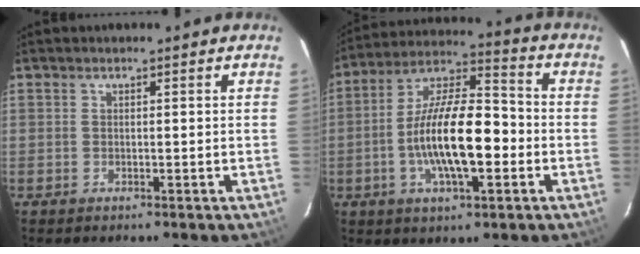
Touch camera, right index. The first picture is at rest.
{"total": 16.1, "force": [-3.5, 5.5, 14.7], "torque": [-0.273, 0.004, -0.067]}